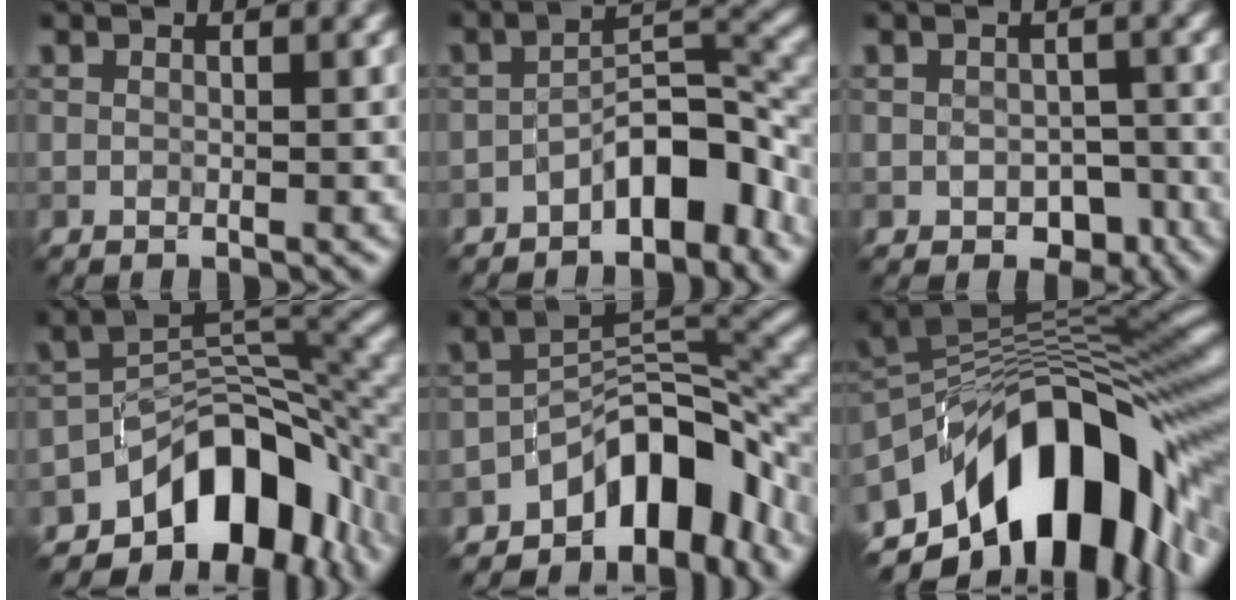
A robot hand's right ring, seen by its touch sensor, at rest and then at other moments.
{"total": 5.7, "force": [-3.2, 2.4, 4.0], "torque": [-0.050, 0.019, -0.061]}
{"total": 3.3, "force": [-1.5, 2.2, 1.9], "torque": [-0.019, -0.004, -0.020]}
{"total": 10.5, "force": [-5.9, 6.0, 6.3], "torque": [-0.068, -0.001, -0.098]}
{"total": 9.2, "force": [-5.7, 4.3, 5.8], "torque": [-0.055, 0.012, -0.098]}
{"total": 14.9, "force": [-5.8, 7.9, 11.3], "torque": [-0.163, 0.013, -0.102]}